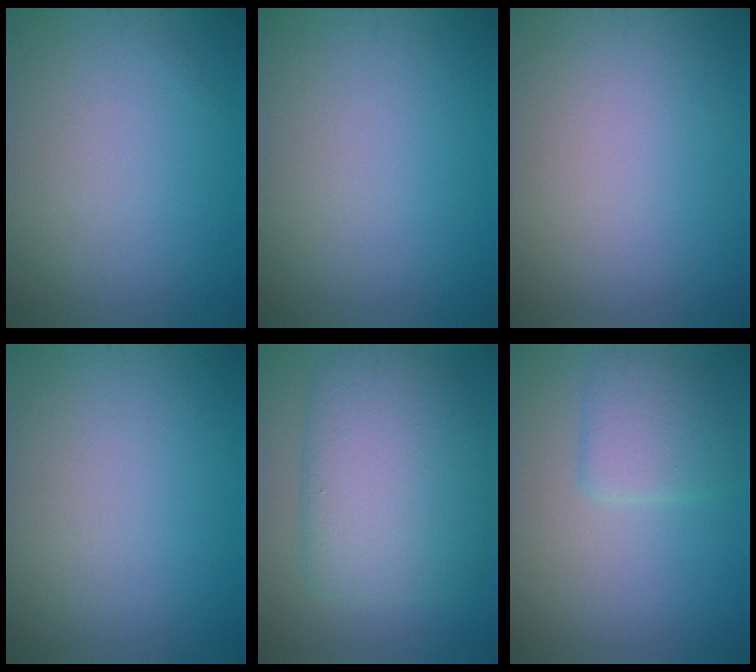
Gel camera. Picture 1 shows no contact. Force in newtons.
{"total": 0.0}
{"total": 0.0}
{"total": 0.0}
{"total": 8.5, "press": 8.4, "slide": 0.7}
{"total": 2.9, "press": 2.9, "slide": 0.3}